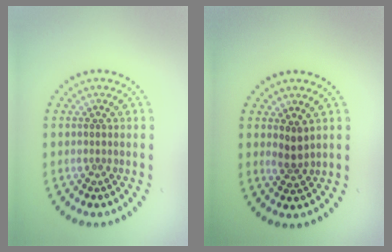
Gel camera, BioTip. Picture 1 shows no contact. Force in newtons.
{"total": 1.7, "press": 1.4, "slide": 1.0}